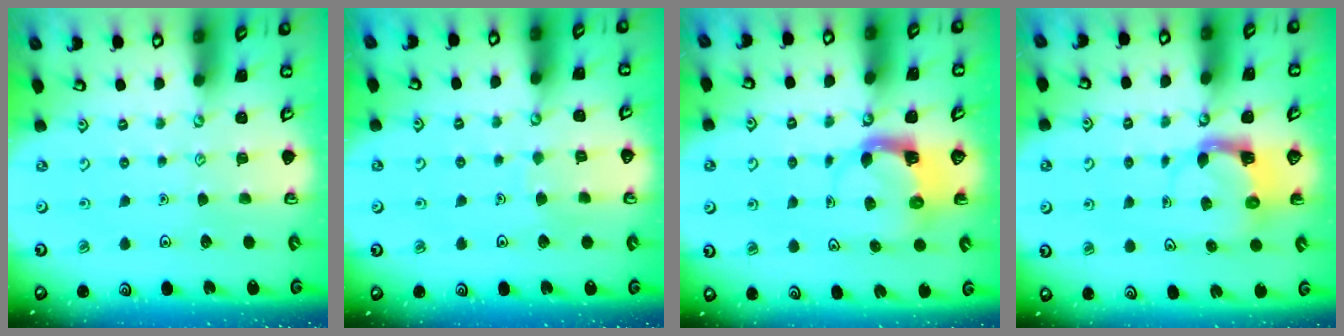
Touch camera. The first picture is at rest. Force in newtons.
{"total": 4.4, "press": 4.4, "slide": 0.4}
{"total": 4.0, "press": 3.9, "slide": 0.6}
{"total": 3.9, "press": 3.9, "slide": 0.7}